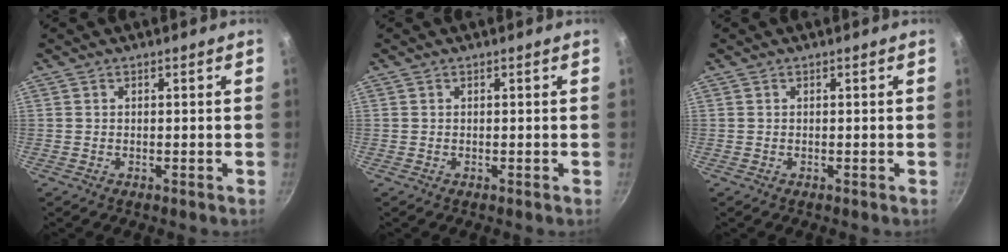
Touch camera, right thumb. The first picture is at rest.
{"total": 0.0}
{"total": 0.0}